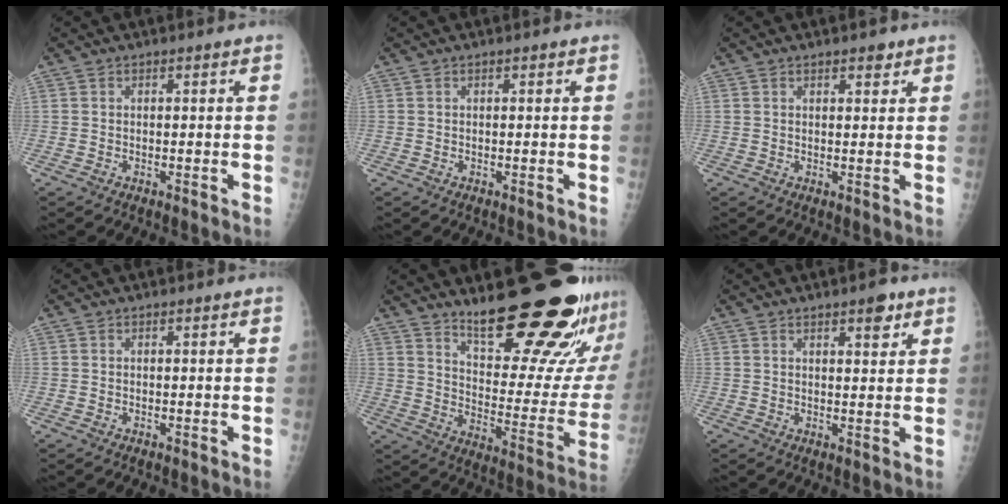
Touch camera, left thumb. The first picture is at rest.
{"total": 0.0}
{"total": 2.1, "force": [1.5, 1.0, 1.2], "torque": [-0.005, -0.007, 0.019]}
{"total": 0.0}
{"total": 24.9, "force": [19.3, 6.0, 14.6], "torque": [-0.171, -0.141, 0.272]}
{"total": 3.8, "force": [2.4, 1.4, 2.7], "torque": [-0.024, -0.013, 0.033]}